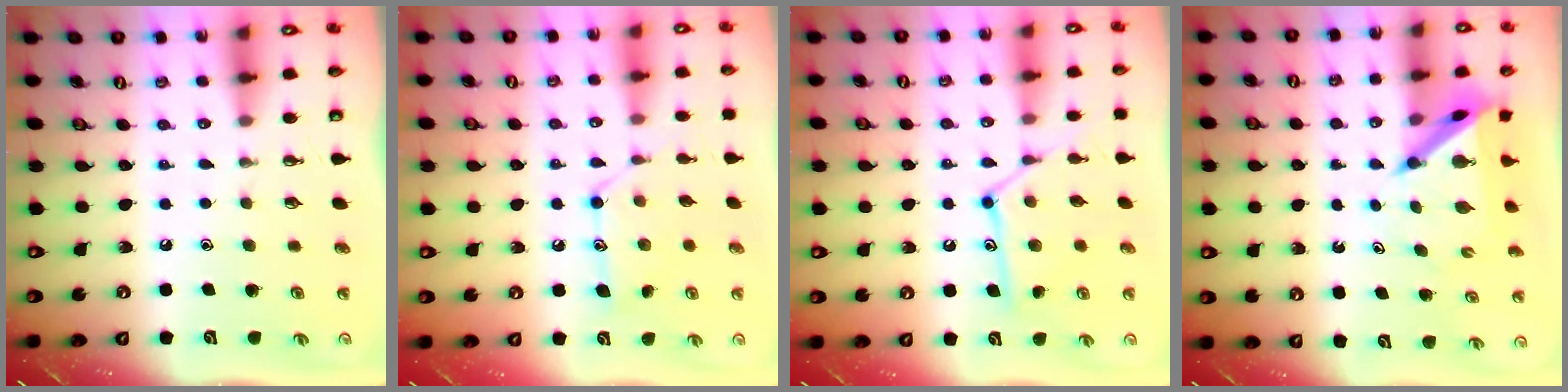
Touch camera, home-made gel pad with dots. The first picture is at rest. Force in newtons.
{"total": 12.2, "press": 12.2, "slide": 0.3}
{"total": 12.9, "press": 12.9, "slide": 0.5}
{"total": 7.1, "press": 7.1, "slide": 0.7}